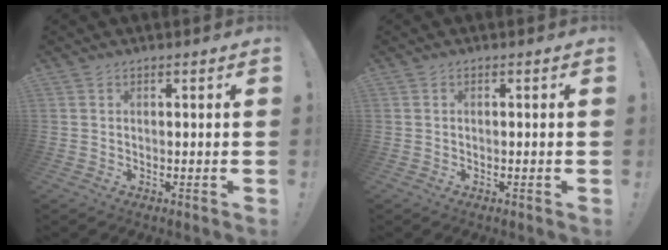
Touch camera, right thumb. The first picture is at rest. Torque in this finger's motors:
{"motor_torque": [-0.25, -0.03, -0.07, 0.16, 0.00]}